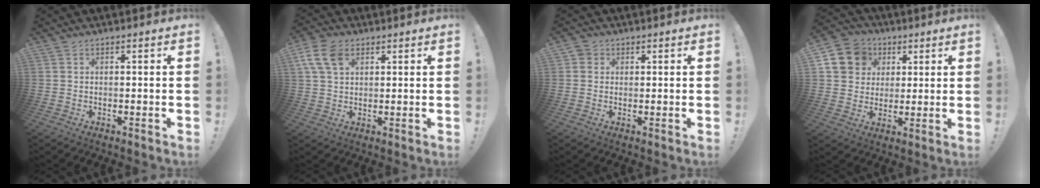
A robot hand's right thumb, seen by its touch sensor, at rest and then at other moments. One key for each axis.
{"total": 9.1, "fx": 3.9, "fy": 6.0, "fz": 5.6, "tx": -0.112, "ty": -0.003, "tz": 0.076}
{"total": 2.0, "fx": 1.1, "fy": 1.7, "fz": -0.2, "tx": 0.006, "ty": -0.001, "tz": 0.020}
{"total": 11.8, "fx": 4.2, "fy": 10.3, "fz": 3.8, "tx": -0.052, "ty": -0.013, "tz": 0.088}